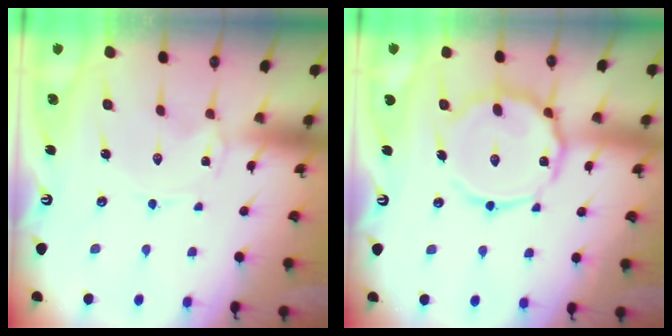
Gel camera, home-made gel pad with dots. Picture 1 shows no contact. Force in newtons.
{"total": 14.5, "press": 14.4, "slide": 1.2}